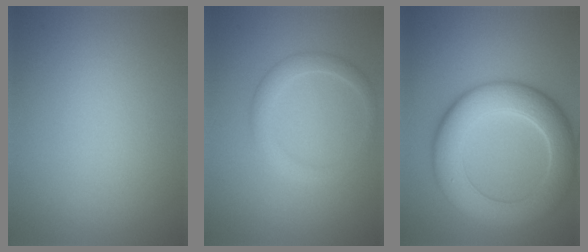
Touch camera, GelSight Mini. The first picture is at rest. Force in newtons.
{"total": 2.2, "press": 2.2, "slide": 0.2}
{"total": 8.1, "press": 8.1, "slide": 0.6}